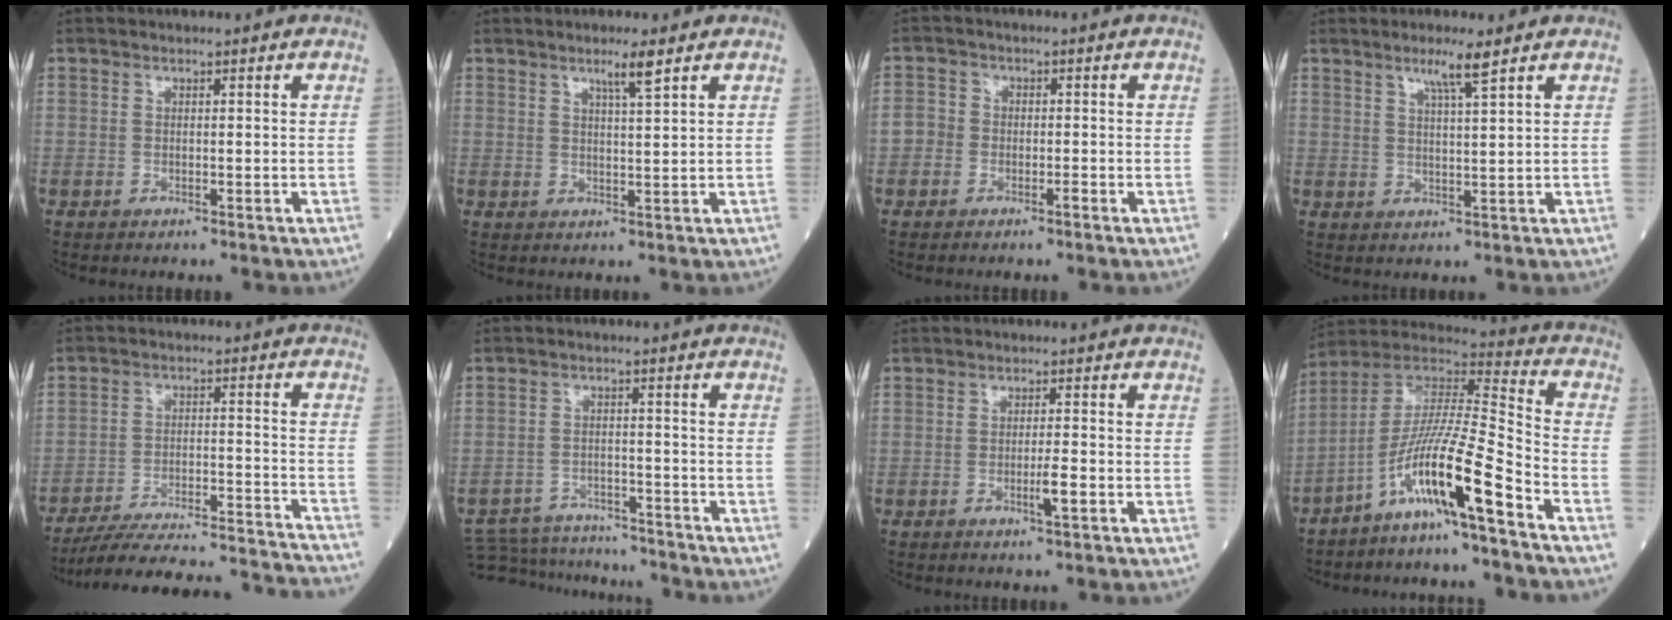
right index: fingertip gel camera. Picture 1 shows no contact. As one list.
[{"total": 3.1, "force": [2.1, -0.4, 2.3], "torque": [-0.045, -0.002, 0.041]}, {"total": 2.5, "force": [-1.2, 2.0, 0.9], "torque": [-0.010, 0.008, -0.027]}, {"total": 4.0, "force": [2.7, -0.6, 2.8], "torque": [-0.056, -0.003, 0.053]}, {"total": 23.0, "force": [-21.9, 0.3, 6.9], "torque": [-0.079, -0.017, -0.301]}, {"total": 10.9, "force": [-10.6, 2.0, 1.4], "torque": [-0.026, 0.010, -0.157]}, {"total": 2.4, "force": [-0.9, 0.0, 2.3], "torque": [-0.041, -0.002, -0.013]}, {"total": 13.6, "force": [-7.6, -0.8, 11.2], "torque": [-0.219, 0.000, -0.142]}]